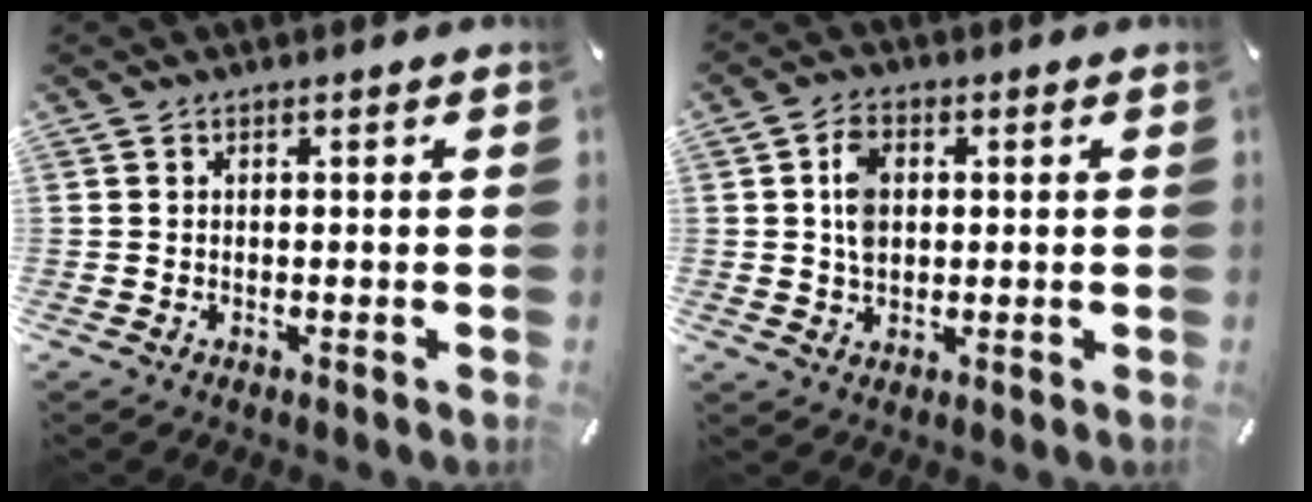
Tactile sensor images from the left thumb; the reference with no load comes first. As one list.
[{"total": 5.9, "force": [0.9, 4.3, 3.9], "torque": [-0.072, 0.002, 0.010]}]